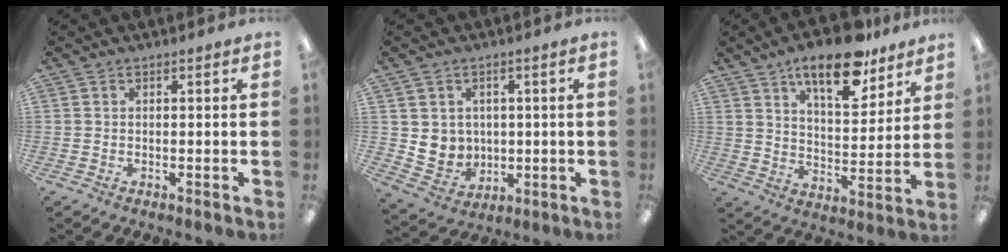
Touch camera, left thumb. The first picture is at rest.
{"total": 6.3, "force": [3.2, 5.3, -0.8], "torque": [-0.013, -0.023, 0.069]}
{"total": 15.6, "force": [11.3, 5.6, 9.1], "torque": [-0.132, -0.059, 0.189]}